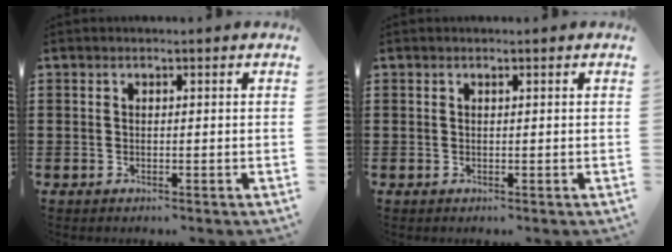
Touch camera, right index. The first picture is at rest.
{"total": 0.0}